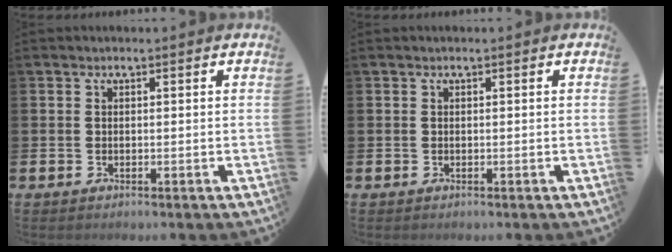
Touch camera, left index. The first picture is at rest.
{"total": 0.0}